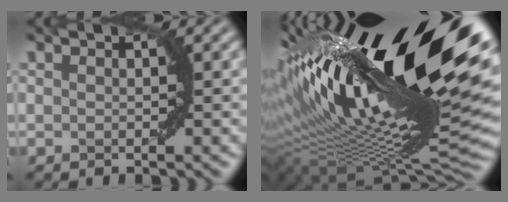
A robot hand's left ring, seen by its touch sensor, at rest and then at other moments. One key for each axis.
{"total": 21.4, "fx": 6.8, "fy": 7.6, "fz": 18.8, "tx": -0.332, "ty": 0.010, "tz": 0.123}